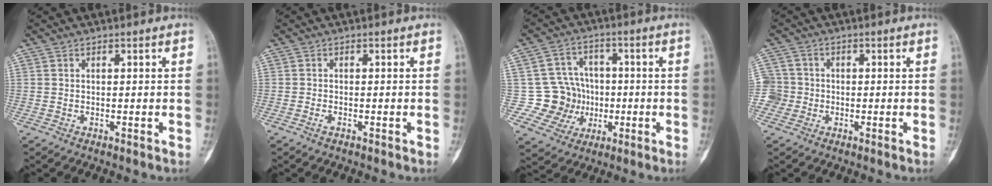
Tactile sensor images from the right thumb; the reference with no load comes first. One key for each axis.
{"total": 0.8, "fx": -0.5, "fy": 0.3, "fz": 0.5, "tx": -0.013, "ty": 0.000, "tz": -0.012}
{"total": 10.3, "fx": -1.2, "fy": 9.9, "fz": 2.5, "tx": 0.011, "ty": 0.023, "tz": -0.015}
{"total": 4.8, "fx": -1.0, "fy": 4.7, "fz": 0.3, "tx": 0.011, "ty": 0.014, "tz": -0.025}